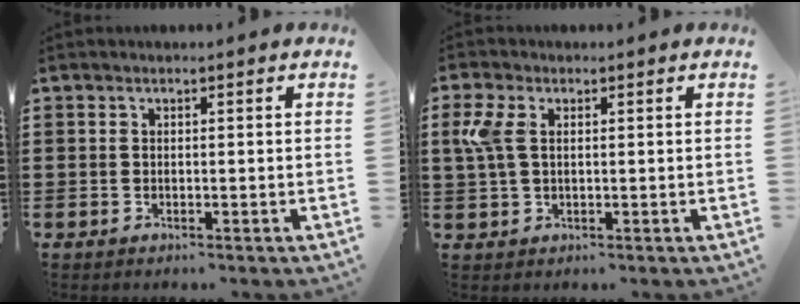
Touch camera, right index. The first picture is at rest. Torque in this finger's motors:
{"motor_torque": [0.63, -0.06, 0.13, 0.09]}